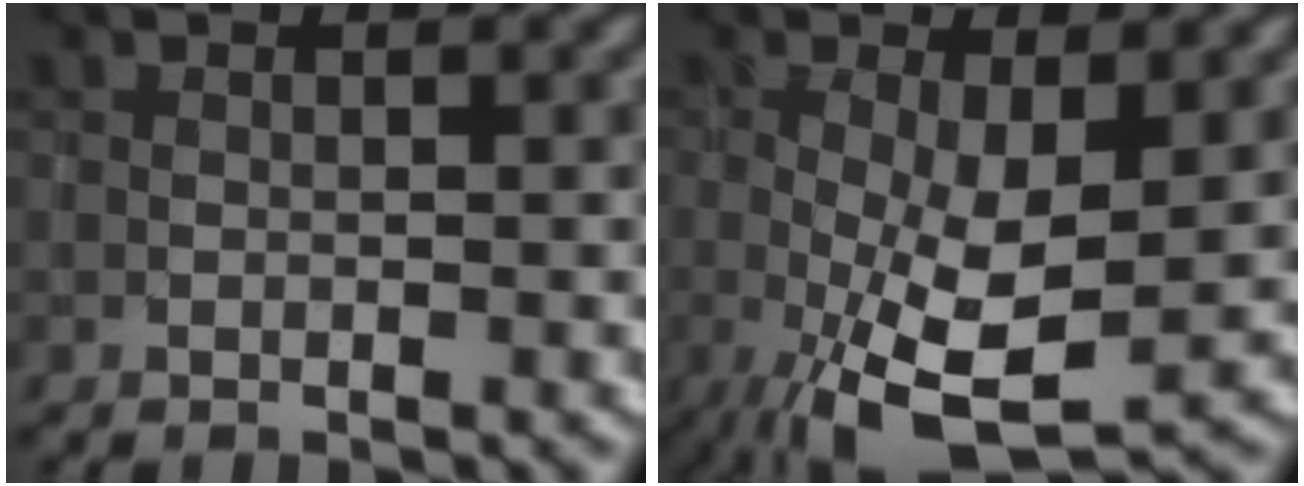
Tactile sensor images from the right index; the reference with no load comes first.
{"total": 8.2, "force": [-1.8, 3.0, 7.5], "torque": [-0.150, -0.019, -0.026]}